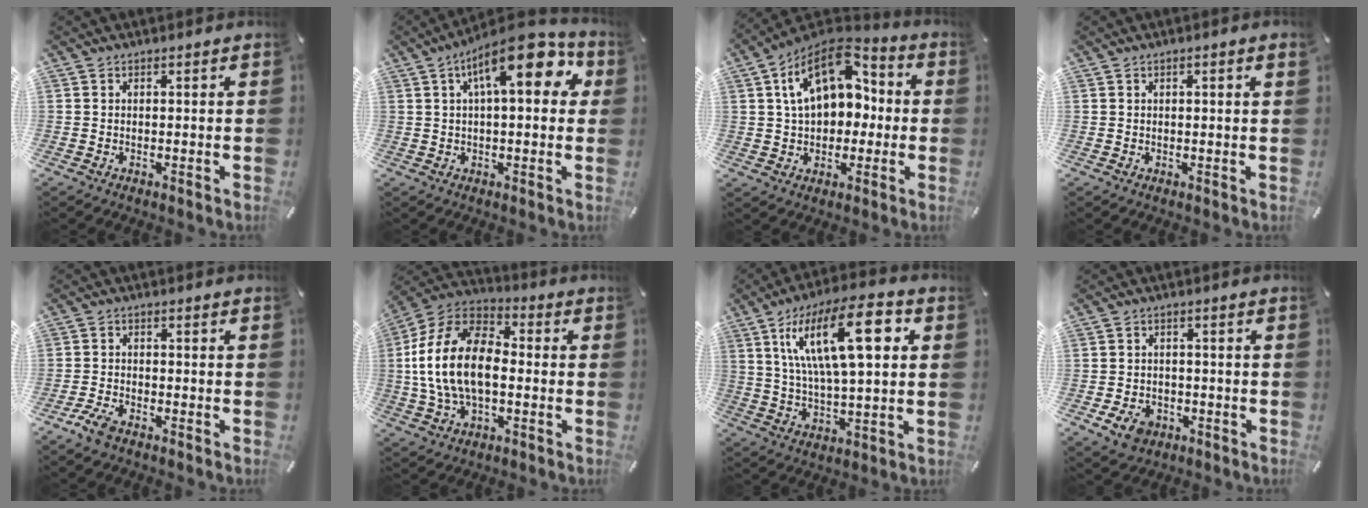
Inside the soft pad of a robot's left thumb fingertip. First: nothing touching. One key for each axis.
{"total": 15.4, "fx": 5.8, "fy": 6.2, "fz": 12.9, "tx": -0.182, "ty": -0.017, "tz": 0.089}
{"total": 16.5, "fx": 5.4, "fy": 11.4, "fz": 10.6, "tx": -0.180, "ty": -0.023, "tz": 0.100}
{"total": 0.8, "fx": 0.3, "fy": 0.0, "fz": 0.7, "tx": -0.013, "ty": 0.000, "tz": 0.005}
{"total": 3.6, "fx": -2.7, "fy": 1.2, "fz": 2.0, "tx": -0.051, "ty": 0.007, "tz": -0.055}
{"total": 17.1, "fx": -2.2, "fy": 11.1, "fz": 12.9, "tx": -0.282, "ty": 0.017, "tz": -0.043}
{"total": 20.6, "fx": 7.2, "fy": 8.0, "fz": 17.6, "tx": -0.328, "ty": -0.005, "tz": 0.106}
{"total": 5.3, "fx": -2.6, "fy": 4.0, "fz": 2.4, "tx": -0.055, "ty": 0.010, "tz": -0.049}